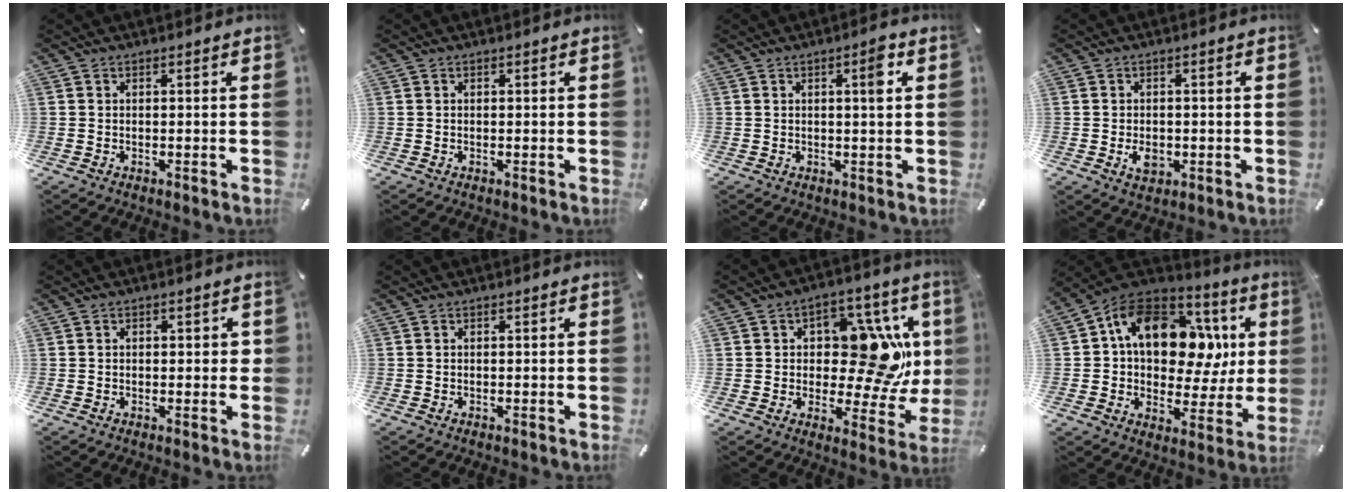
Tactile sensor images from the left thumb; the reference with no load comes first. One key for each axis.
{"total": 0.0}
{"total": 4.2, "fx": 1.2, "fy": 0.7, "fz": 3.9, "tx": -0.054, "ty": -0.004, "tz": 0.011}
{"total": 3.9, "fx": -1.0, "fy": 2.7, "fz": 2.6, "tx": -0.060, "ty": 0.000, "tz": -0.019}
{"total": 1.8, "fx": 0.1, "fy": 1.1, "fz": 1.3, "tx": -0.019, "ty": 0.003, "tz": -0.002}
{"total": 0.0}
{"total": 16.4, "fx": 3.1, "fy": 9.4, "fz": 13.0, "tx": -0.163, "ty": -0.033, "tz": 0.054}
{"total": 19.1, "fx": 5.1, "fy": 12.7, "fz": 13.4, "tx": -0.220, "ty": -0.016, "tz": 0.084}